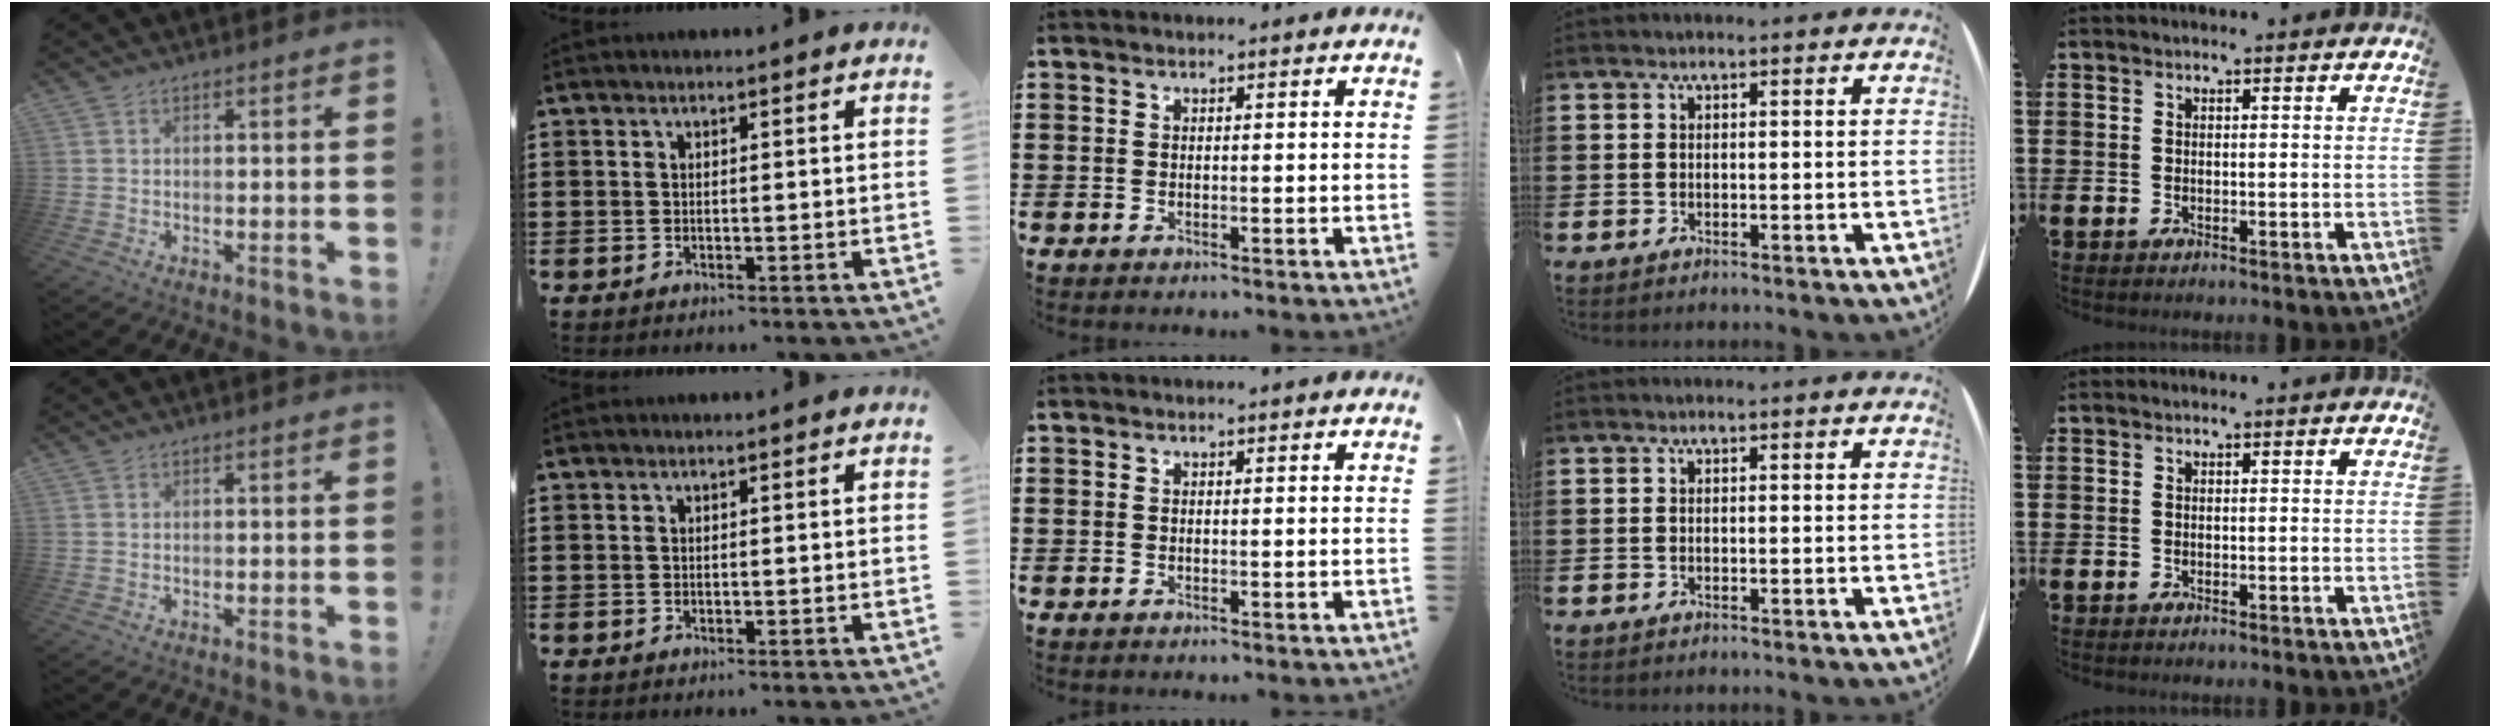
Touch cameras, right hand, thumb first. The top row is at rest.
{}